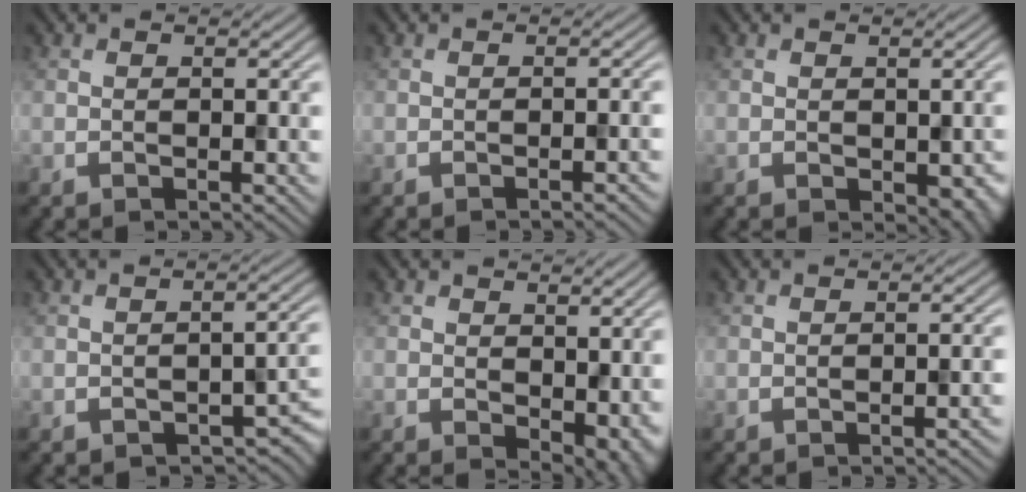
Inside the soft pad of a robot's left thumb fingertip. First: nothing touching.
{"total": 1.1, "force": [-0.6, 0.2, 0.9], "torque": [-0.008, 0.005, -0.013]}
{"total": 2.7, "force": [-0.5, 1.7, 2.1], "torque": [-0.032, -0.013, -0.001]}
{"total": 4.1, "force": [-2.4, 1.7, 2.9], "torque": [-0.037, -0.005, -0.028]}
{"total": 5.2, "force": [0.2, 3.4, 4.0], "torque": [-0.060, -0.022, 0.017]}
{"total": 1.7, "force": [-1.1, 0.4, 1.3], "torque": [-0.012, 0.007, -0.019]}